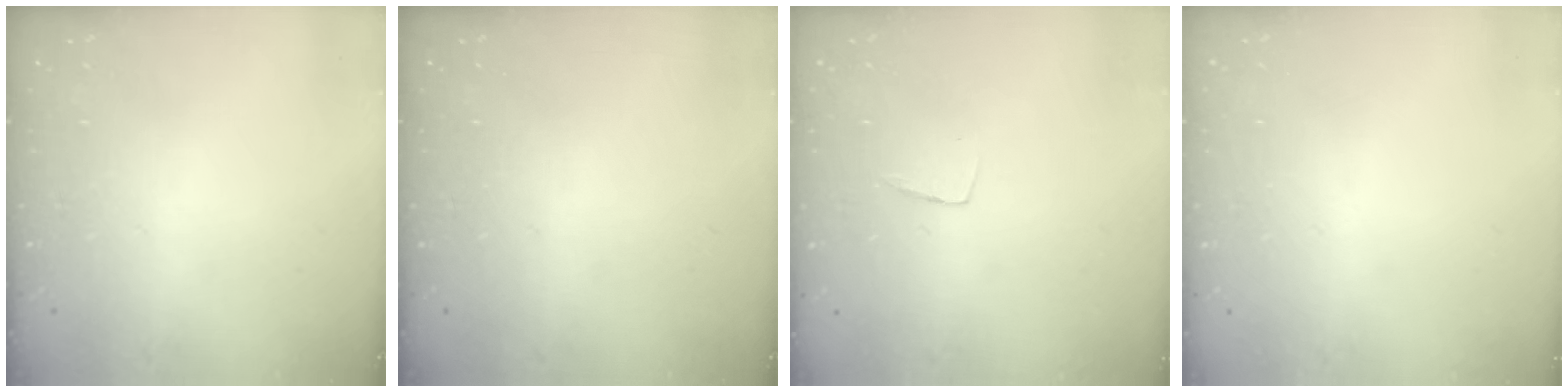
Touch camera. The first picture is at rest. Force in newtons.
{"total": 0.0}
{"total": 3.7, "press": 3.7, "slide": 0.2}
{"total": 0.0}